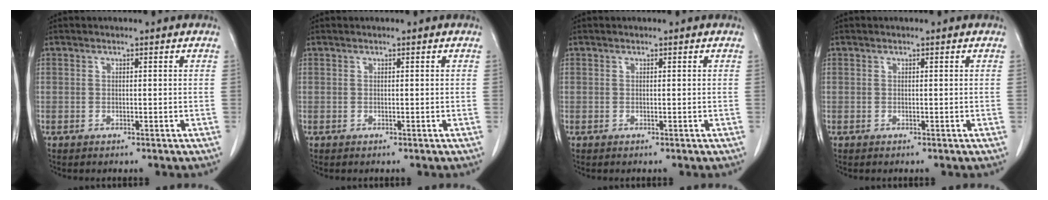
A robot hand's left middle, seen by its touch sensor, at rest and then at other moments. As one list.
[{"total": 0.0}, {"total": 0.0}, {"total": 0.0}]